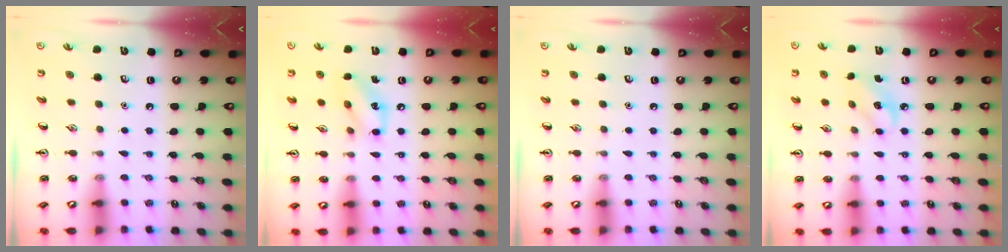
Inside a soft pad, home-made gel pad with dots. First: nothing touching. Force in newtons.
{"total": 9.5, "press": 9.4, "slide": 1.1}
{"total": 0.0}
{"total": 3.0, "press": 2.9, "slide": 0.8}